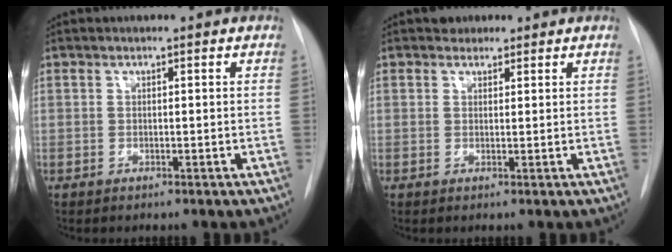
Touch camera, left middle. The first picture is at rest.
{"total": 1.6, "force": [1.2, 1.1, 0.1], "torque": [0.004, 0.004, 0.013]}